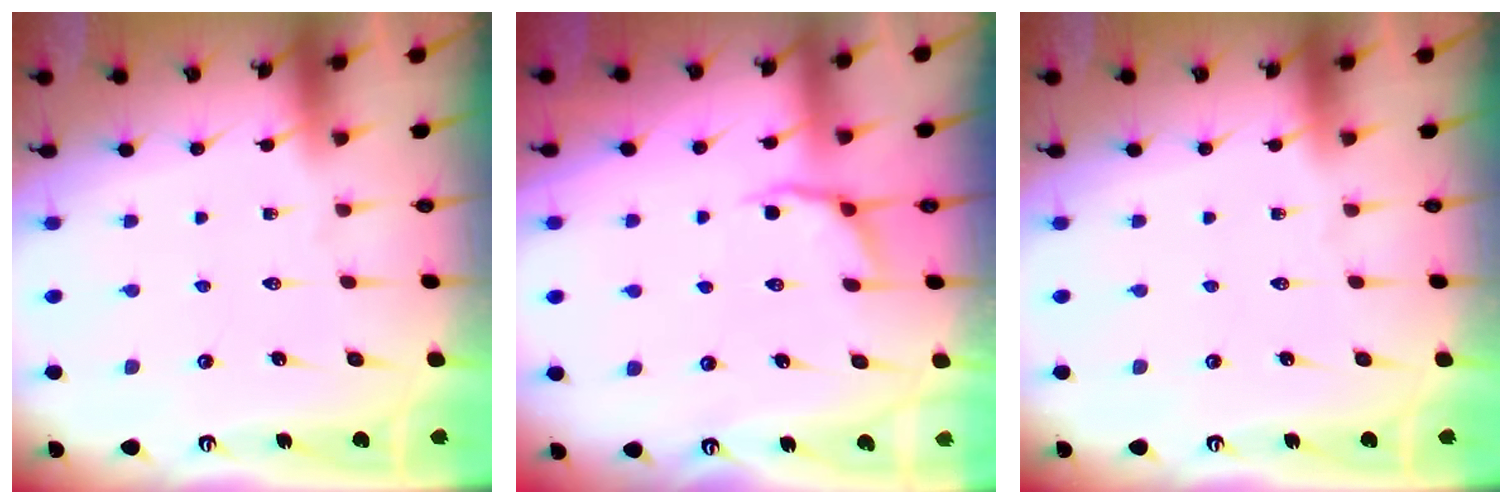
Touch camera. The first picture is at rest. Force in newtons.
{"total": 3.4, "press": 2.4, "slide": 2.3}
{"total": 0.0}